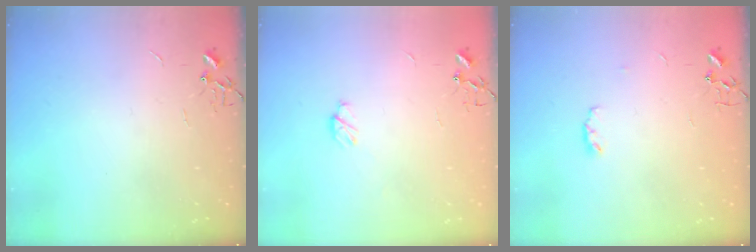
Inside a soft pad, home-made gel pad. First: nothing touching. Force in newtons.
{"total": 5.1, "press": 5.1, "slide": 0.5}
{"total": 3.7, "press": 3.7, "slide": 0.6}